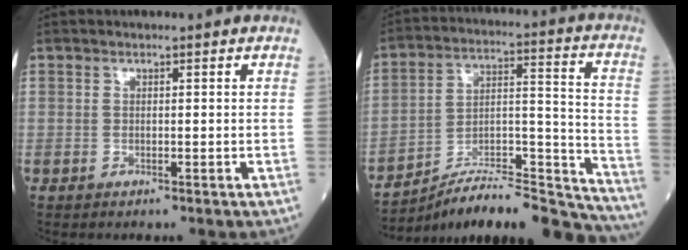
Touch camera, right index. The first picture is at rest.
{"total": 23.4, "force": [-22.1, 1.7, 7.3], "torque": [-0.072, 0.031, -0.339]}